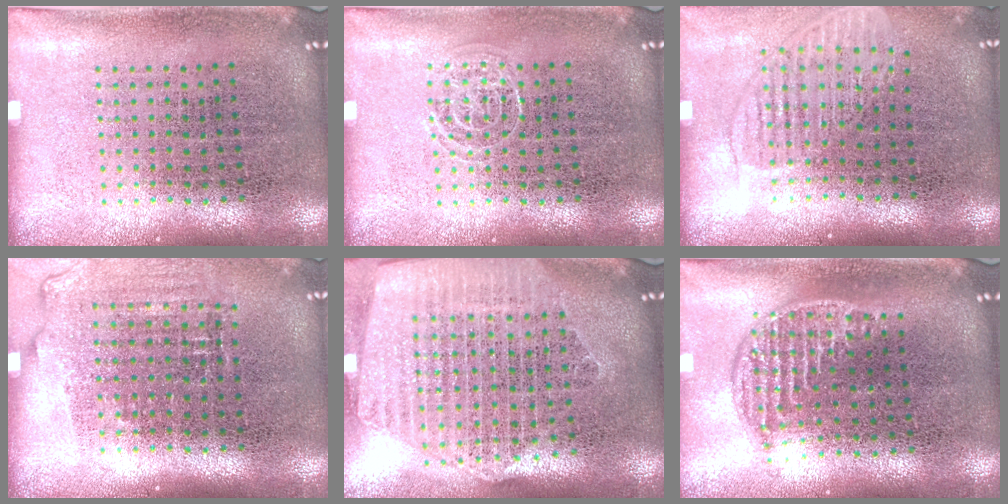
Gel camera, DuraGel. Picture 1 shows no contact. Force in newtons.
{"total": 1.1, "press": 1.1, "slide": 0.2}
{"total": 1.6, "press": 1.3, "slide": 0.9}
{"total": 1.1, "press": 1.1, "slide": 0.4}
{"total": 2.5, "press": 2.2, "slide": 1.2}
{"total": 1.3, "press": 1.1, "slide": 0.6}